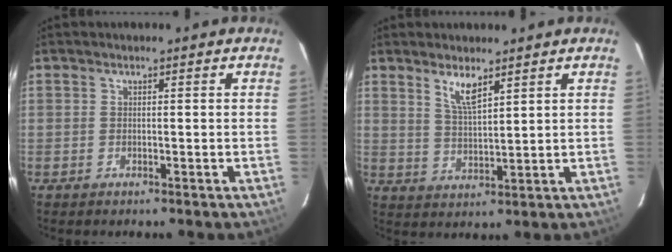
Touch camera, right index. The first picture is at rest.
{"total": 5.0, "force": [3.4, 1.1, 3.5], "torque": [-0.067, -0.004, 0.067]}